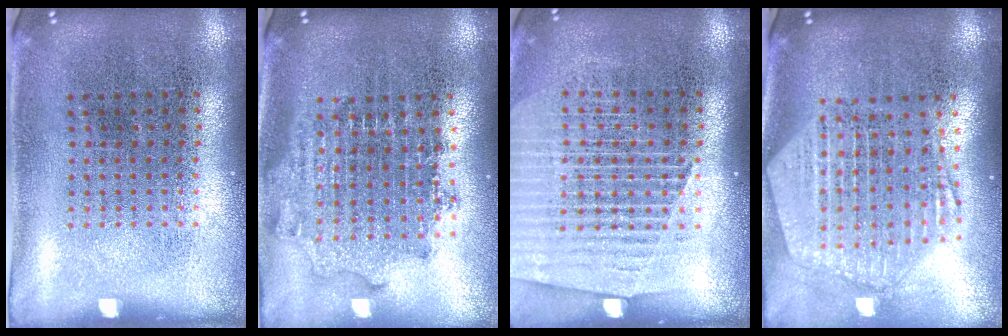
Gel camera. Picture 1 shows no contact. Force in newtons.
{"total": 1.8, "press": 1.4, "slide": 1.1}
{"total": 1.4, "press": 1.3, "slide": 0.5}
{"total": 2.6, "press": 2.2, "slide": 1.3}